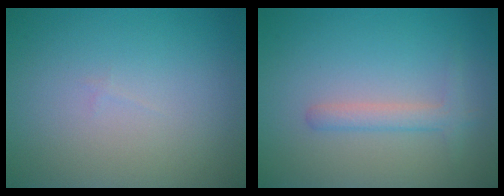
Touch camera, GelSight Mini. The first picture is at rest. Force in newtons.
{"total": 1.8, "press": 1.8, "slide": 0.1}